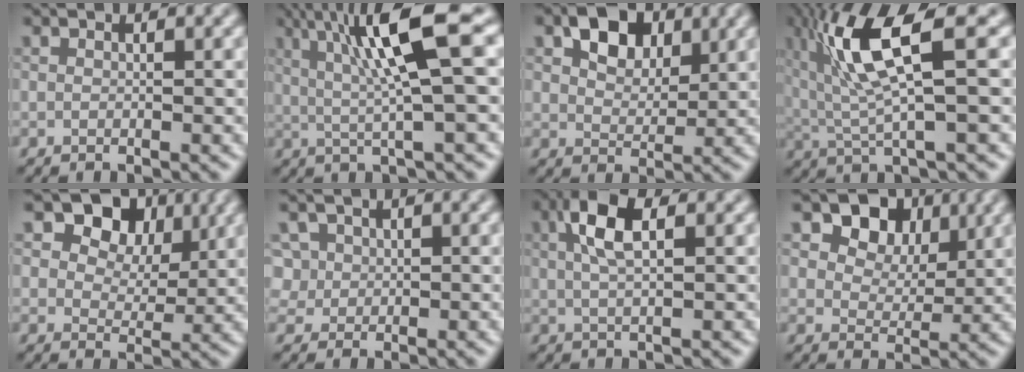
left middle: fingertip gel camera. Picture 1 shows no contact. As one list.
[{"total": 8.2, "force": [1.8, 1.0, 8.0], "torque": [-0.132, 0.012, 0.037]}, {"total": 4.2, "force": [1.7, 2.8, 2.6], "torque": [-0.045, 0.007, 0.029]}, {"total": 7.8, "force": [2.1, 1.6, 7.3], "torque": [-0.154, 0.008, 0.049]}, {"total": 6.8, "force": [3.5, 4.7, 3.4], "torque": [-0.073, 0.004, 0.069]}, {"total": 2.2, "force": [0.8, 2.0, 0.5], "torque": [-0.032, 0.009, 0.036]}, {"total": 4.3, "force": [0.9, 1.5, 3.9], "torque": [-0.088, 0.013, 0.021]}, {"total": 5.2, "force": [2.5, 3.7, 2.6], "torque": [-0.047, -0.008, 0.048]}]